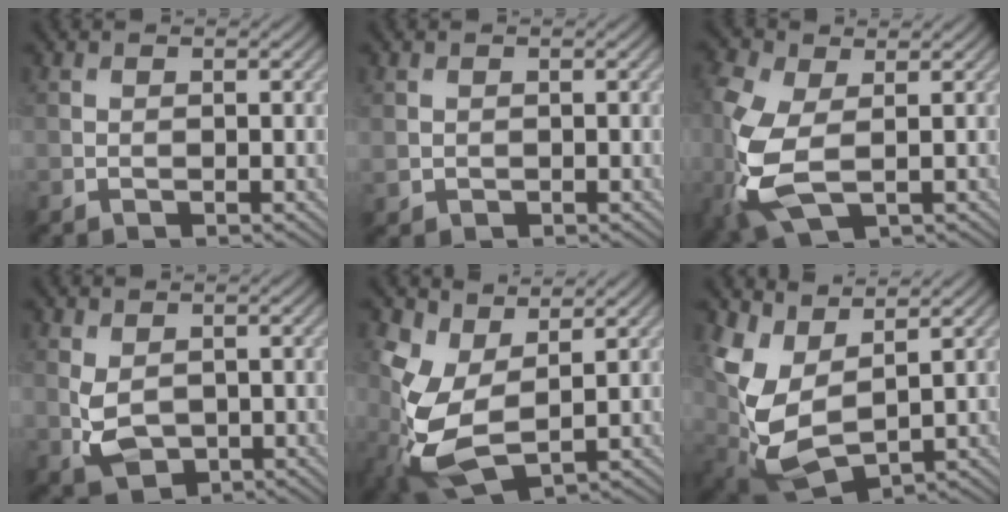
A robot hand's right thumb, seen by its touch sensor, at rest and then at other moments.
{"total": 0.9, "force": [0.3, 0.8, 0.3], "torque": [-0.010, -0.006, 0.008]}
{"total": 10.6, "force": [-1.3, 6.0, 8.6], "torque": [-0.264, -0.014, -0.025]}
{"total": 4.4, "force": [-0.3, 3.1, 3.2], "torque": [-0.076, -0.013, 0.000]}
{"total": 10.0, "force": [0.8, 5.7, 8.2], "torque": [-0.223, -0.007, 0.011]}
{"total": 8.6, "force": [2.1, 5.2, 6.5], "torque": [-0.166, -0.014, 0.044]}